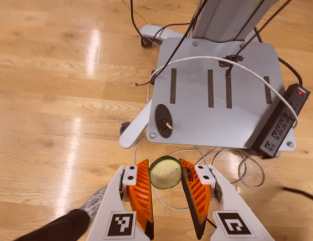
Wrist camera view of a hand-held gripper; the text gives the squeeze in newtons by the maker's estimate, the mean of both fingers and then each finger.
{"total": 7.9, "left": 7.8, "right": 7.9}